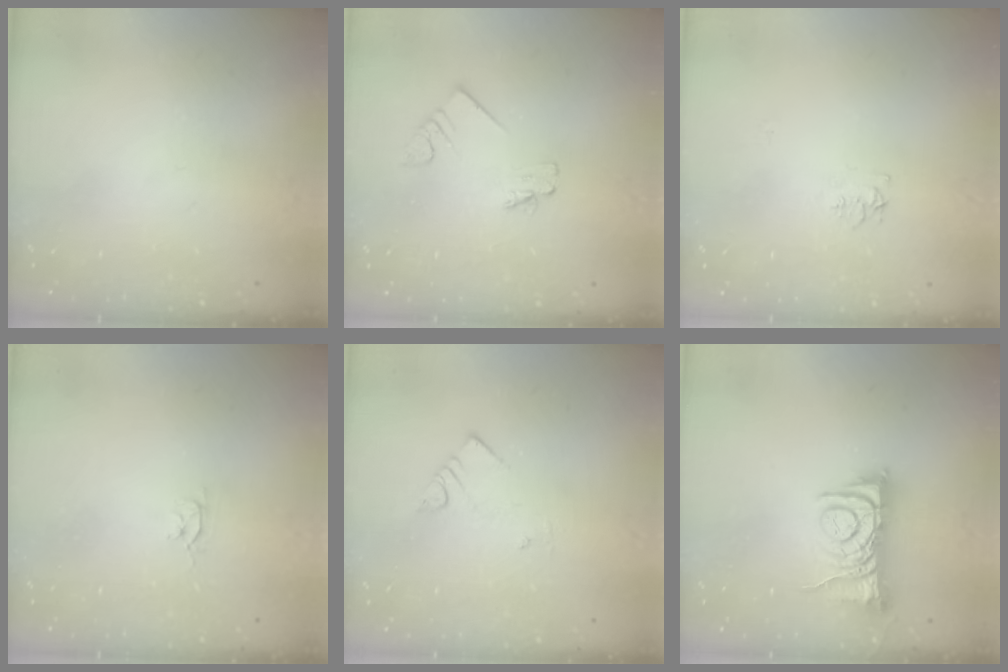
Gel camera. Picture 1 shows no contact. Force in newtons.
{"total": 1.9, "press": 1.9, "slide": 0.1}
{"total": 6.2, "press": 6.2, "slide": 0.6}
{"total": 2.6, "press": 2.6, "slide": 0.3}
{"total": 3.4, "press": 3.4, "slide": 0.1}
{"total": 8.8, "press": 8.8, "slide": 0.3}